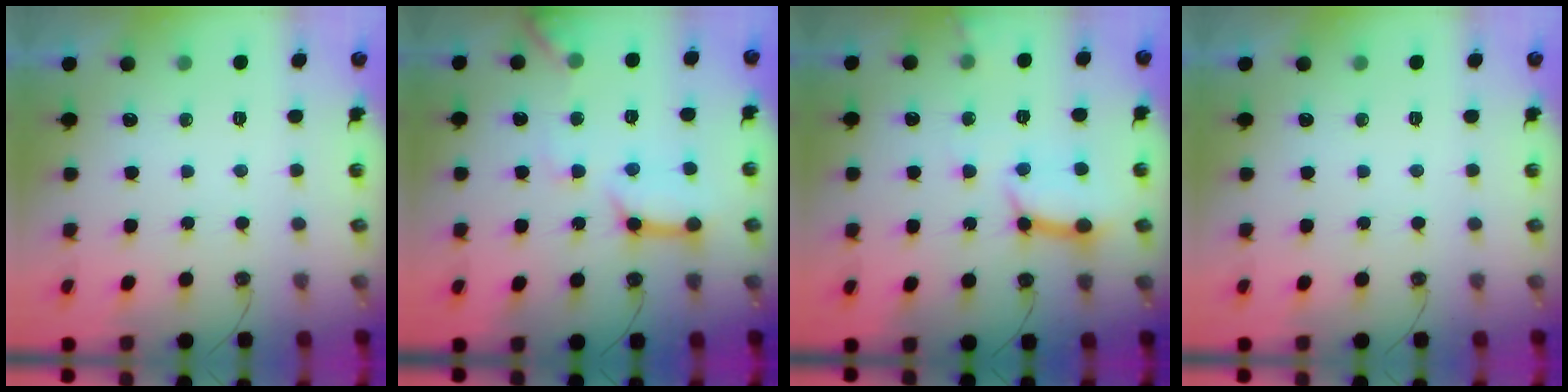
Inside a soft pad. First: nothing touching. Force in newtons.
{"total": 12.2, "press": 12.1, "slide": 1.3}
{"total": 10.7, "press": 10.6, "slide": 1.4}
{"total": 0.0}